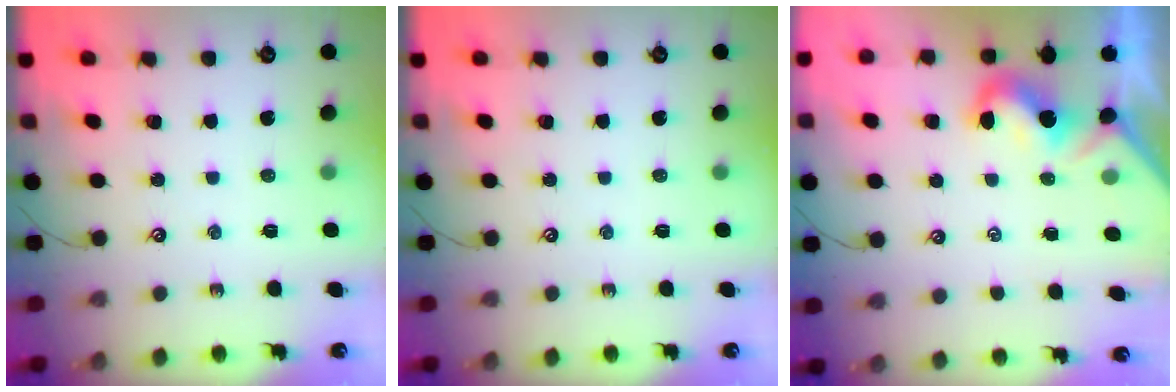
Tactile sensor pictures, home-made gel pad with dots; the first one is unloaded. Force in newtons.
{"total": 0.0}
{"total": 1.9, "press": 1.8, "slide": 0.6}